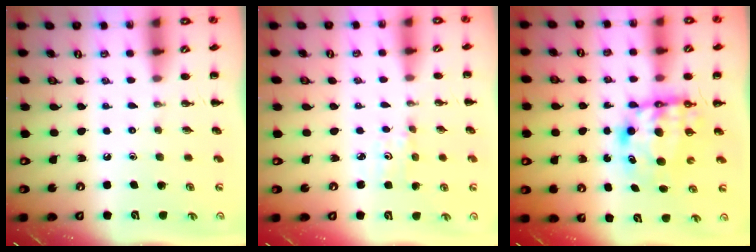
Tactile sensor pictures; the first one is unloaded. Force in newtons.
{"total": 2.7, "press": 2.6, "slide": 0.8}
{"total": 7.4, "press": 7.2, "slide": 1.8}